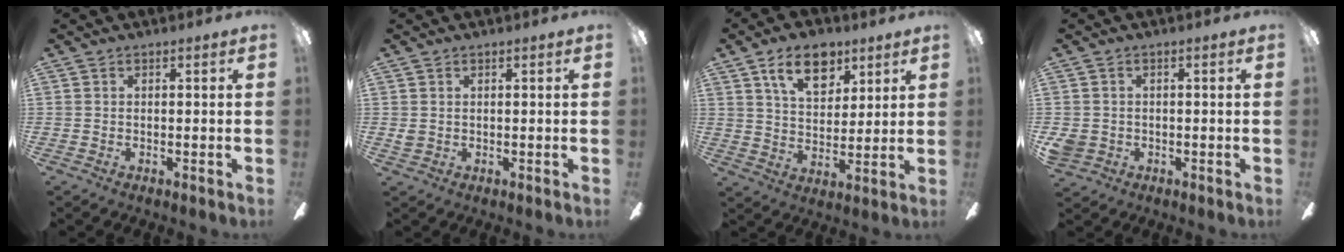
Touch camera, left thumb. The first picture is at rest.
{"total": 1.1, "force": [0.4, 0.8, 0.6], "torque": [-0.013, 0.003, 0.008]}
{"total": 12.4, "force": [7.3, 7.0, 7.2], "torque": [-0.111, -0.015, 0.130]}
{"total": 2.9, "force": [-0.5, 2.6, 1.0], "torque": [-0.025, 0.002, -0.010]}